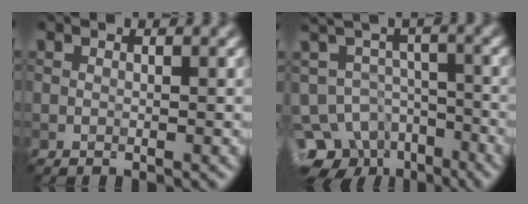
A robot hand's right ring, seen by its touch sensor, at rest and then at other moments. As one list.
[{"total": 9.2, "force": [-6.7, 5.5, 3.2], "torque": [-0.040, 0.003, -0.094]}]